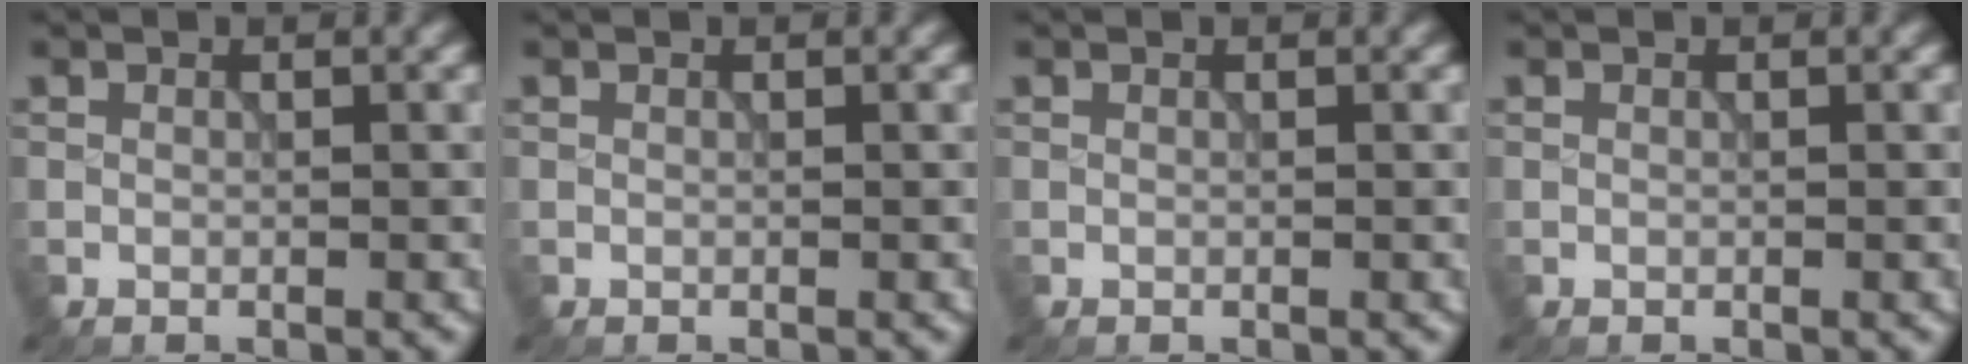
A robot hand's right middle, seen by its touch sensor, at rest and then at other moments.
{"total": 0.0}
{"total": 0.0}
{"total": 0.0}